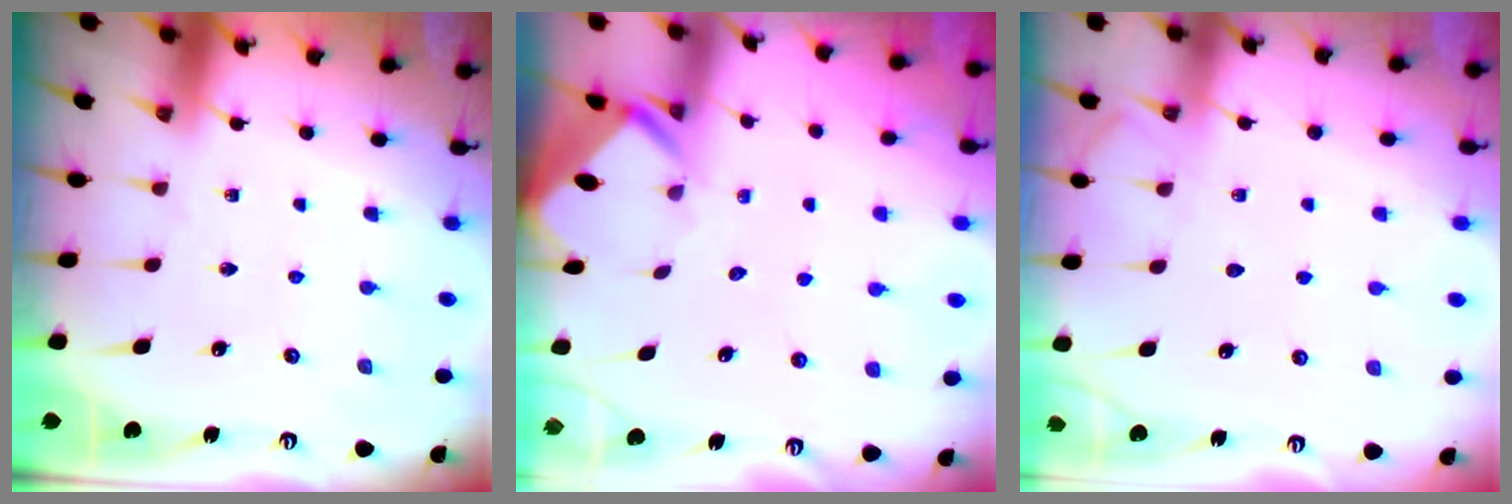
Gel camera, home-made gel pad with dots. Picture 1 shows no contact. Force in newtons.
{"total": 2.8, "press": 2.8, "slide": 0.3}
{"total": 5.9, "press": 5.9, "slide": 0.8}